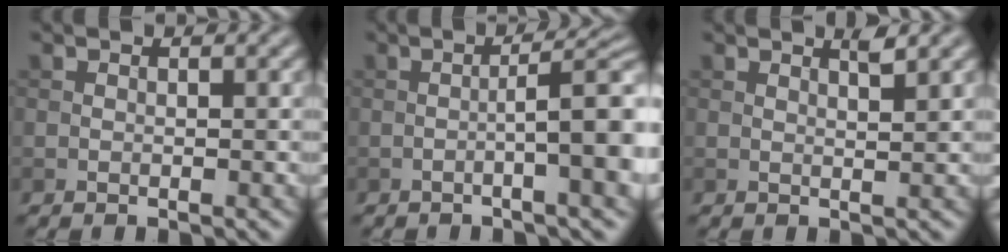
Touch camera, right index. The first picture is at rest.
{"total": 7.1, "force": [-1.1, 1.3, 6.9], "torque": [-0.093, 0.012, -0.022]}
{"total": 1.4, "force": [1.1, 0.2, 0.9], "torque": [-0.010, 0.002, 0.016]}